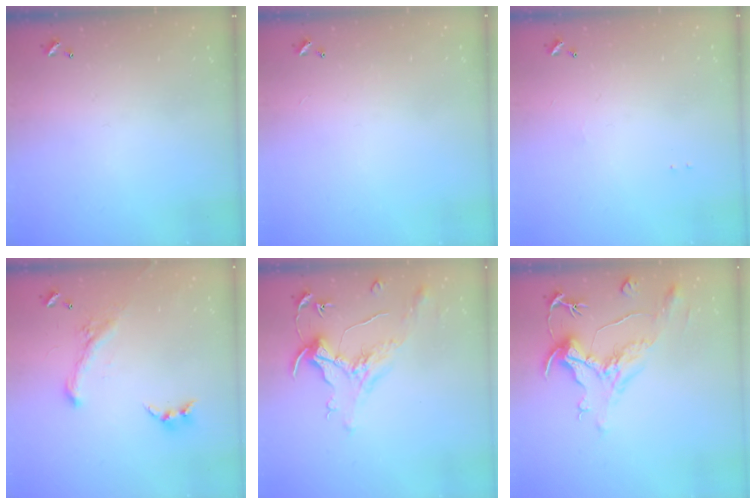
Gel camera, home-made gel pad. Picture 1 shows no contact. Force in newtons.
{"total": 2.6, "press": 2.6, "slide": 0.3}
{"total": 0.9, "press": 0.8, "slide": 0.5}
{"total": 1.9, "press": 1.3, "slide": 1.4}
{"total": 1.6, "press": 1.4, "slide": 0.7}
{"total": 1.8, "press": 0.8, "slide": 1.5}